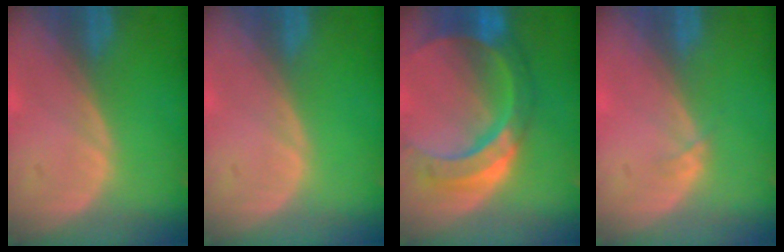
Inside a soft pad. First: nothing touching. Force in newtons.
{"total": 0.0}
{"total": 11.0, "press": 9.3, "slide": 5.9}
{"total": 1.2, "press": 0.9, "slide": 0.7}